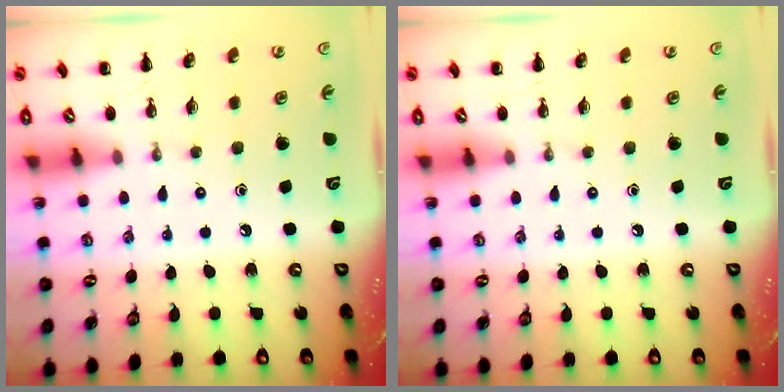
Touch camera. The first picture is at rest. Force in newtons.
{"total": 0.0}